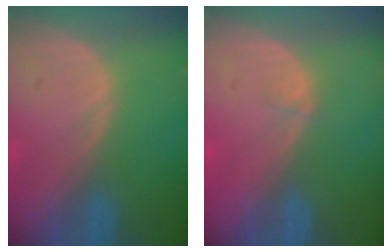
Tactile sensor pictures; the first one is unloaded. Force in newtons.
{"total": 0.5, "press": 0.5, "slide": 0.2}